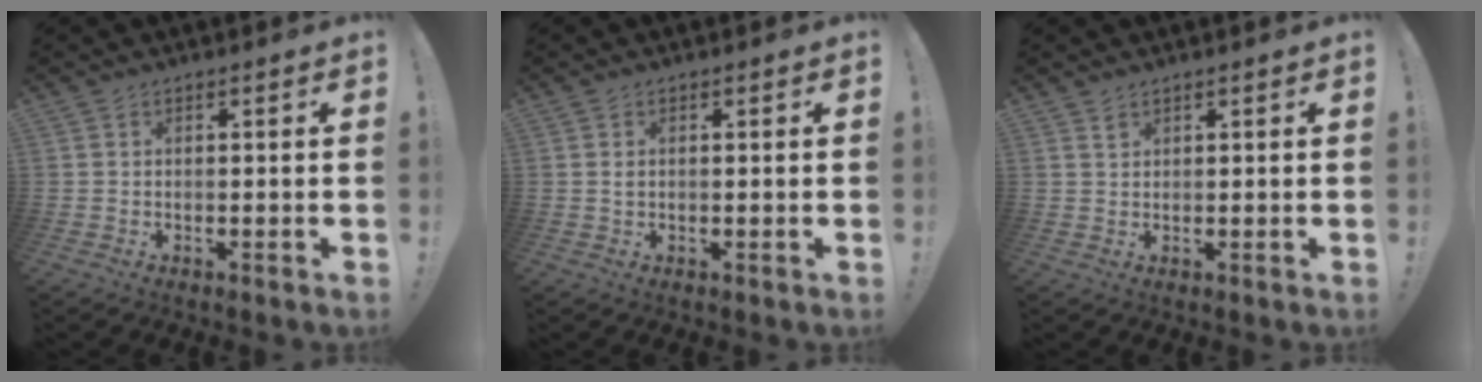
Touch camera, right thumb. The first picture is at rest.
{"total": 0.8, "force": [0.3, 0.3, 0.7], "torque": [-0.016, 0.002, 0.007]}
{"total": 1.2, "force": [0.9, 0.7, 0.4], "torque": [0.004, -0.005, 0.016]}